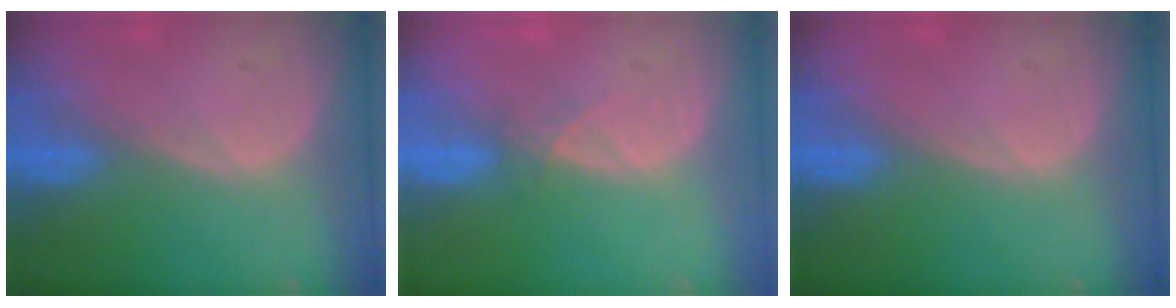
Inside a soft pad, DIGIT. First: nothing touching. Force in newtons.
{"total": 1.1, "press": 1.1, "slide": 0.2}
{"total": 0.0}